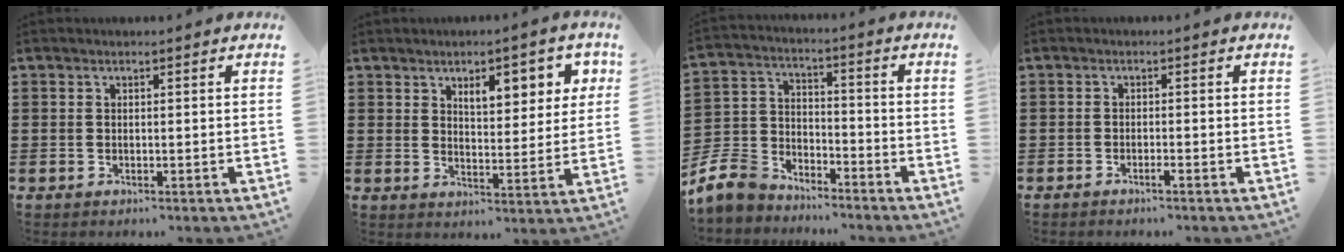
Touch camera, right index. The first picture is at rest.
{"total": 6.3, "force": [3.3, 2.7, 4.6], "torque": [-0.069, -0.002, 0.049]}
{"total": 7.6, "force": [-6.9, 2.7, 1.7], "torque": [-0.062, 0.013, -0.146]}
{"total": 1.0, "force": [-0.9, 0.0, 0.3], "torque": [-0.007, -0.001, -0.018]}